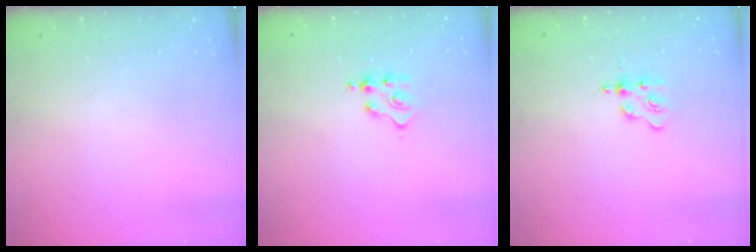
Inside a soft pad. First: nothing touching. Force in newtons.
{"total": 2.3, "press": 2.2, "slide": 0.5}
{"total": 1.7, "press": 1.7, "slide": 0.3}